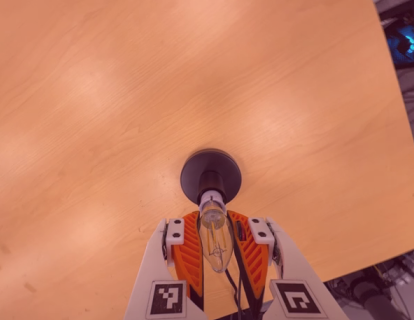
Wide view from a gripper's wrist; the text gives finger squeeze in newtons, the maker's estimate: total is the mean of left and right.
{"total": 20.7, "left": 18.9, "right": 22.6}